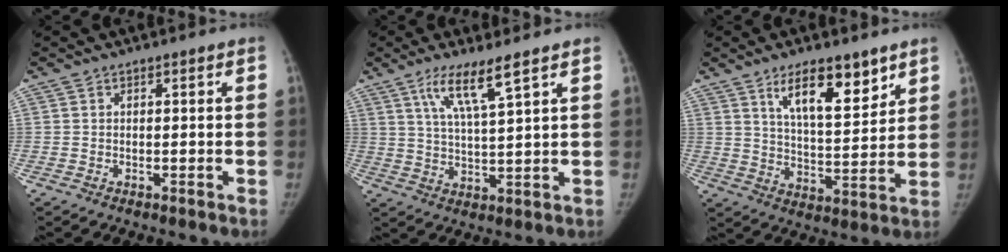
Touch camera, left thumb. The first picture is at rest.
{"total": 8.0, "force": [4.9, 0.6, 6.3], "torque": [-0.123, -0.028, 0.098]}
{"total": 12.6, "force": [7.6, 4.5, 8.9], "torque": [-0.115, -0.050, 0.132]}